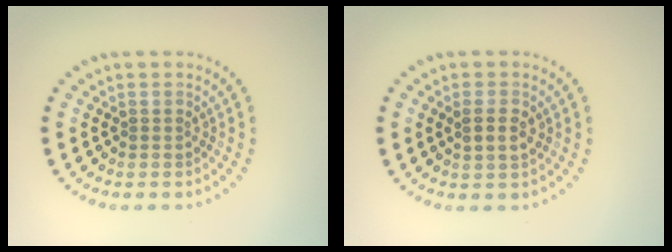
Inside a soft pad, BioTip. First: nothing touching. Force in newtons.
{"total": 2.0, "press": 1.9, "slide": 0.5}